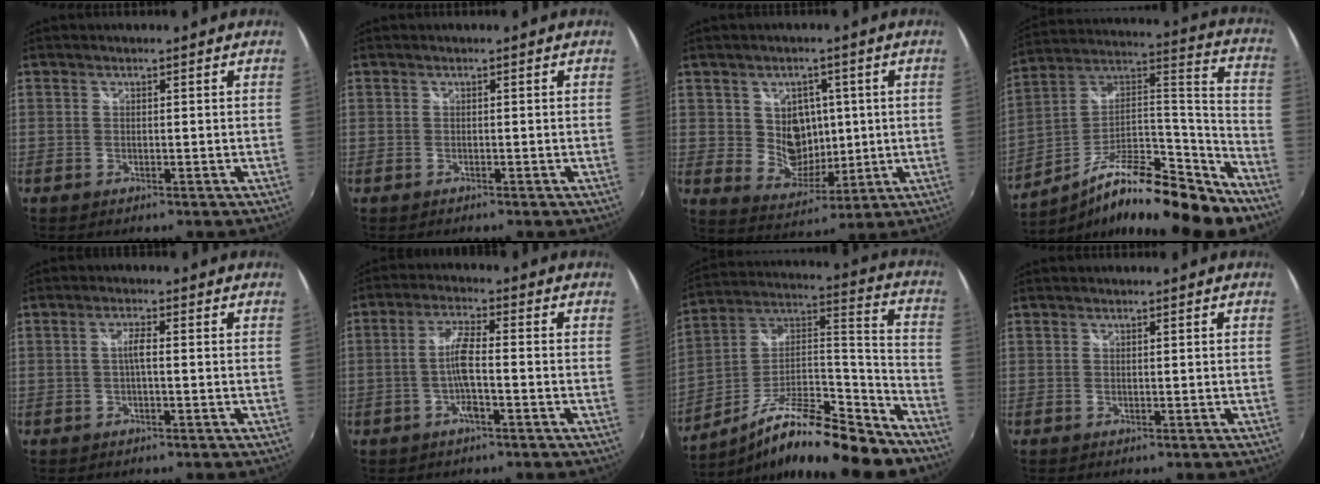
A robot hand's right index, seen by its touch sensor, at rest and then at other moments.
{"total": 0.7, "force": [-0.4, 0.5, -0.1], "torque": [-0.001, -0.001, -0.008]}
{"total": 8.3, "force": [1.2, 7.2, 3.9], "torque": [-0.070, 0.000, 0.039]}
{"total": 22.1, "force": [-14.7, 5.5, 15.6], "torque": [-0.246, 0.008, -0.255]}
{"total": 2.2, "force": [-0.2, 0.3, 2.2], "torque": [-0.043, 0.005, -0.005]}
{"total": 5.4, "force": [-1.9, 0.6, 5.0], "torque": [-0.099, 0.001, -0.036]}
{"total": 19.9, "force": [-14.6, 4.2, 12.9], "torque": [-0.210, 0.009, -0.250]}
{"total": 0.0}